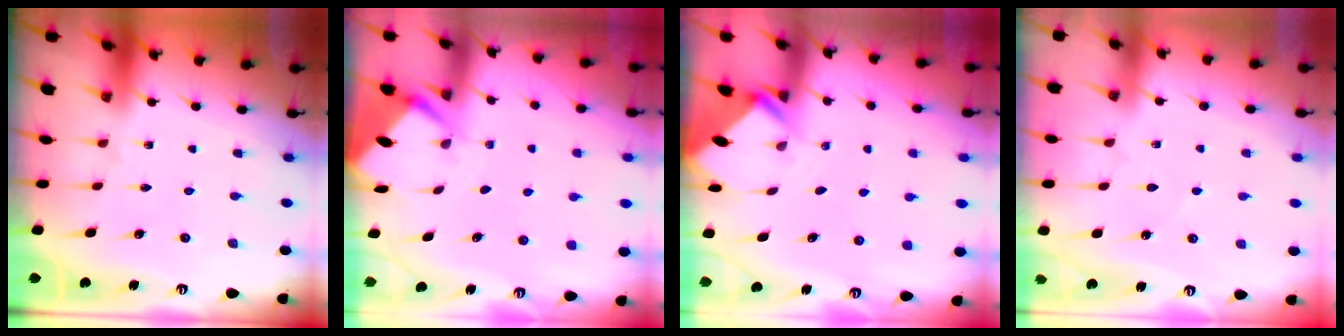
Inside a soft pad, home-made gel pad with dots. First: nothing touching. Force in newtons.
{"total": 2.7, "press": 2.7, "slide": 0.4}
{"total": 2.1, "press": 2.1, "slide": 0.1}
{"total": 2.3, "press": 2.3, "slide": 0.3}